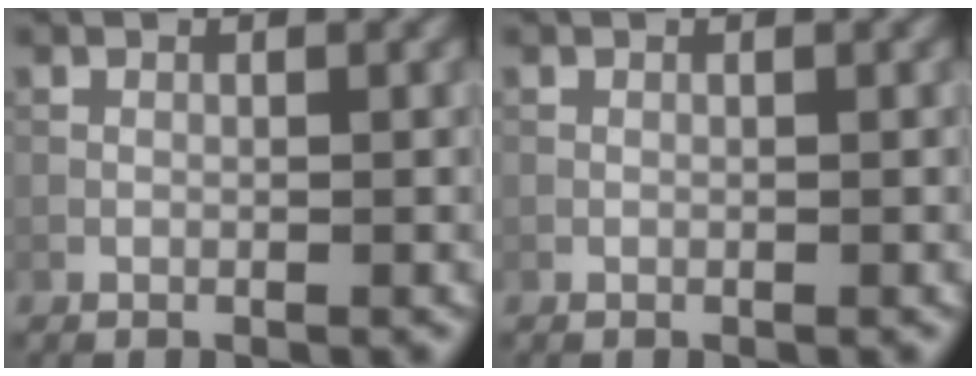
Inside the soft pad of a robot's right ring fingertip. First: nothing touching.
{"total": 0.0}